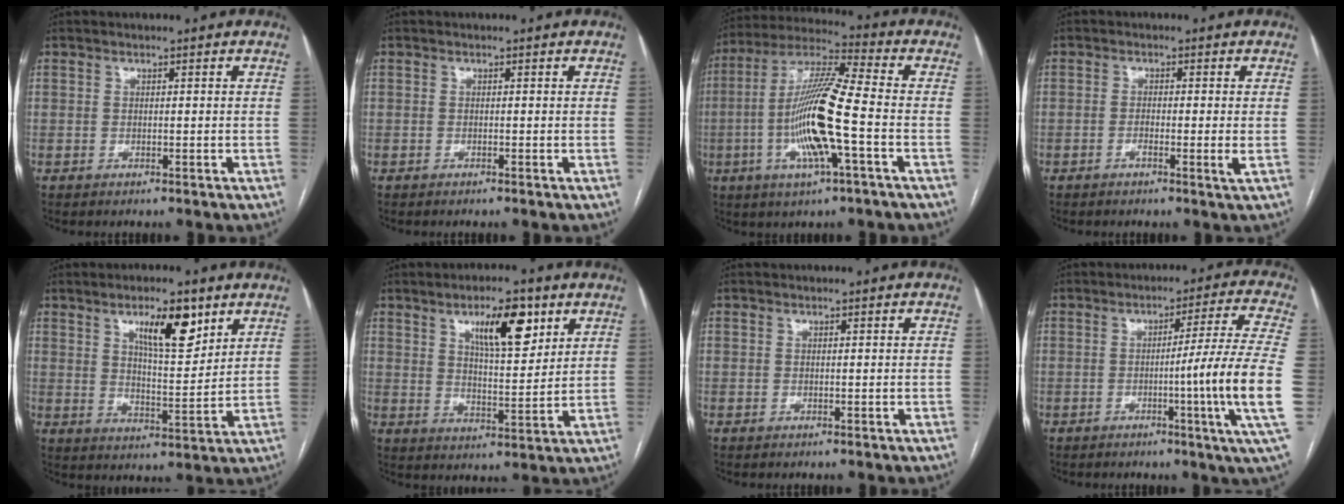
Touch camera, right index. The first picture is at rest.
{"total": 0.0}
{"total": 15.4, "force": [-3.4, 1.0, 14.9], "torque": [-0.297, -0.002, -0.068]}
{"total": 2.7, "force": [-0.8, -0.1, 2.6], "torque": [-0.044, -0.005, -0.016]}
{"total": 9.2, "force": [5.3, 2.3, 7.2], "torque": [-0.121, -0.003, 0.089]}
{"total": 10.0, "force": [5.3, 2.8, 8.0], "torque": [-0.132, 0.002, 0.088]}
{"total": 0.0}
{"total": 13.2, "force": [-2.4, -3.1, 12.6], "torque": [-0.171, -0.020, -0.038]}